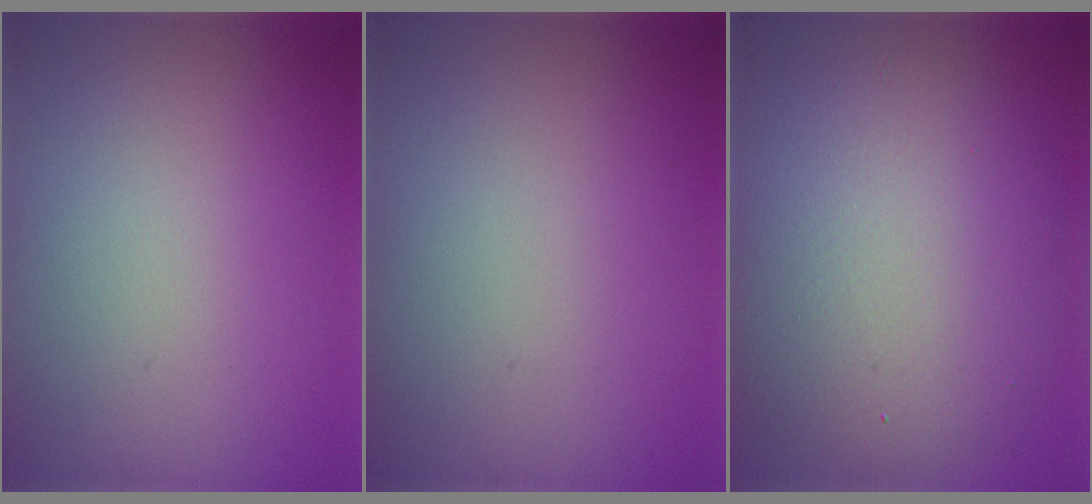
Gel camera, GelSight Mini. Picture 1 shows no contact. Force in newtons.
{"total": 0.0}
{"total": 10.4, "press": 10.4, "slide": 0.2}